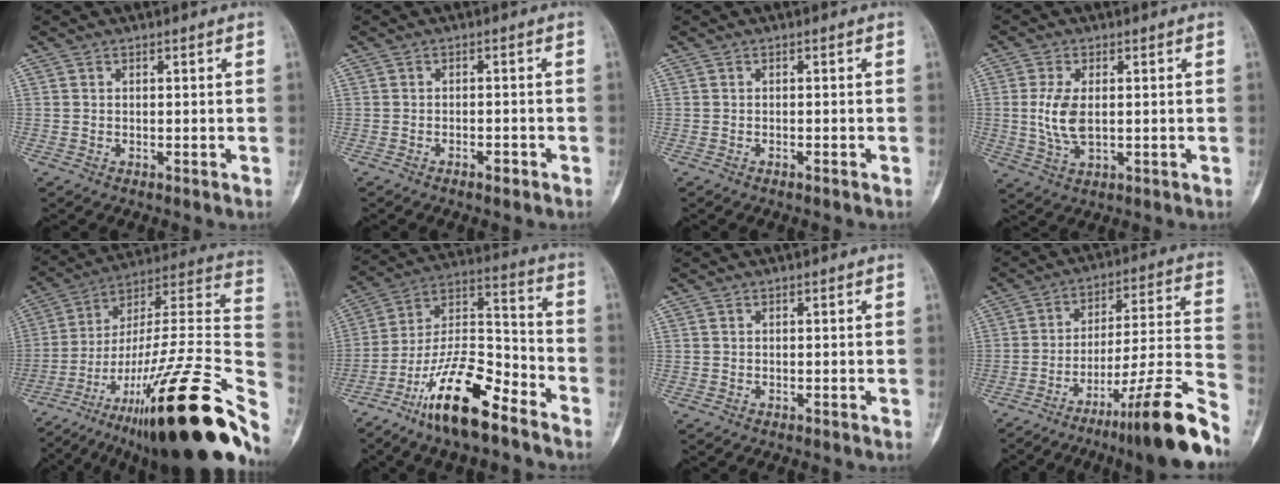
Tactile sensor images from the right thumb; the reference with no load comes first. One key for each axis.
{"total": 1.8, "fx": -1.3, "fy": 0.6, "fz": 1.1, "tx": -0.018, "ty": 0.009, "tz": -0.020}
{"total": 0.8, "fx": -0.7, "fy": 0.1, "fz": 0.5, "tx": -0.013, "ty": 0.004, "tz": -0.006}
{"total": 6.9, "fx": 0.3, "fy": 3.7, "fz": 5.8, "tx": -0.128, "ty": -0.007, "tz": 0.010}
{"total": 38.1, "fx": -18.1, "fy": 8.2, "fz": 32.5, "tx": -0.415, "ty": 0.055, "tz": -0.290}
{"total": 17.8, "fx": -11.8, "fy": 5.6, "fz": 12.1, "tx": -0.211, "ty": 0.083, "tz": -0.216}
{"total": 0.0}
{"total": 19.8, "fx": -13.8, "fy": 0.5, "fz": 14.2, "tx": -0.185, "ty": 0.090, "tz": -0.213}